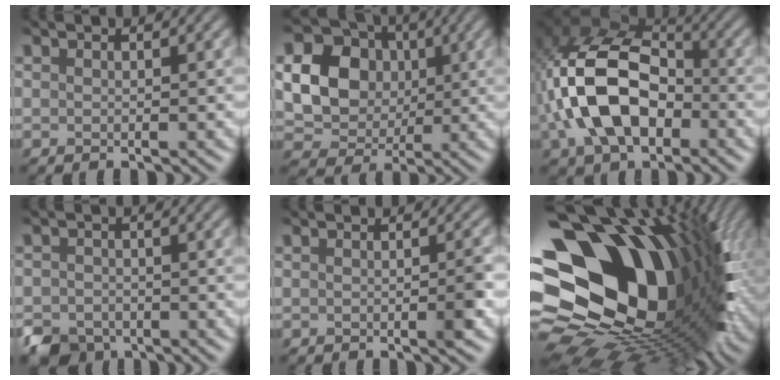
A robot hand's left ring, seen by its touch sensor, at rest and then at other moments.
{"total": 10.7, "force": [0.3, 8.8, 6.2], "torque": [-0.112, 0.017, -0.019]}
{"total": 11.3, "force": [-3.0, 7.0, 8.3], "torque": [-0.174, 0.008, -0.076]}
{"total": 3.0, "force": [-2.1, 2.2, 0.5], "torque": [-0.013, -0.008, -0.044]}
{"total": 1.2, "force": [-0.7, 0.1, 1.0], "torque": [-0.015, -0.005, -0.016]}
{"total": 19.0, "force": [0.3, 13.6, 13.3], "torque": [-0.213, -0.016, 0.015]}